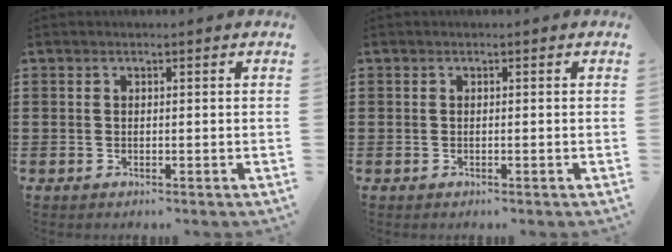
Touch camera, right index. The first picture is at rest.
{"total": 0.0}